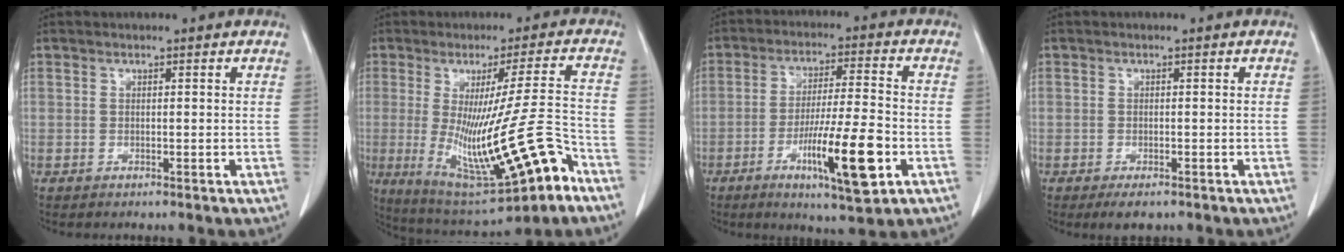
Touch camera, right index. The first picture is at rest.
{"total": 18.6, "force": [-6.4, 1.5, 17.4], "torque": [-0.288, -0.030, -0.085]}
{"total": 12.9, "force": [-4.9, 1.0, 11.9], "torque": [-0.204, -0.017, -0.078]}
{"total": 3.8, "force": [-2.7, 1.9, 1.9], "torque": [-0.030, -0.002, -0.034]}